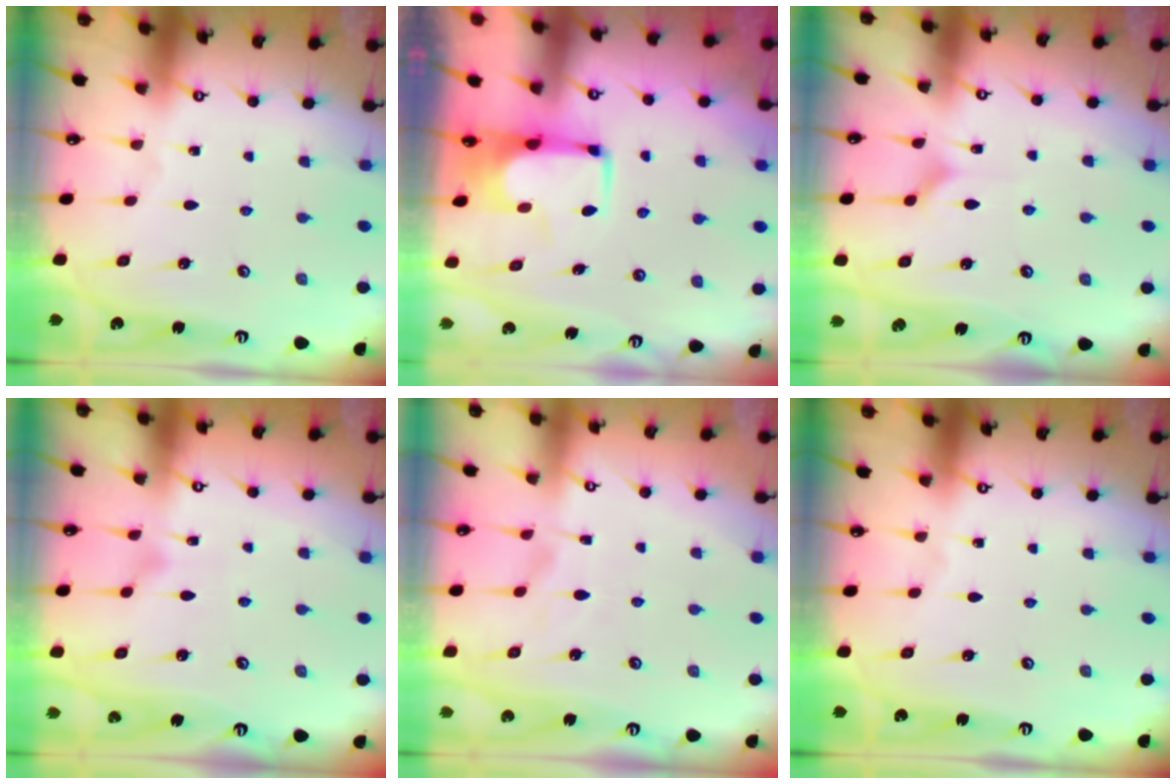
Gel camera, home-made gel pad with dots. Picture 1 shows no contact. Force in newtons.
{"total": 2.2, "press": 2.2, "slide": 0.5}
{"total": 4.1, "press": 4.0, "slide": 0.6}
{"total": 3.7, "press": 3.7, "slide": 0.5}
{"total": 3.9, "press": 3.7, "slide": 1.1}
{"total": 0.0}